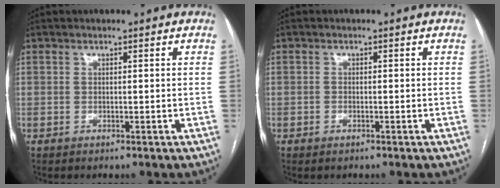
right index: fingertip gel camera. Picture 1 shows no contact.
{"total": 0.7, "force": [-0.5, 0.4, 0.3], "torque": [-0.010, 0.000, -0.005]}